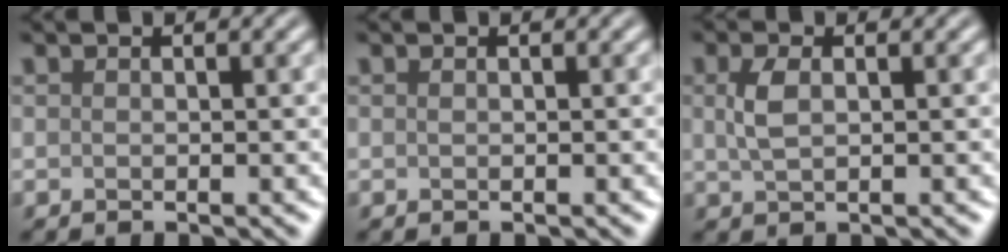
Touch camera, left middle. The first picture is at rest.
{"total": 0.0}
{"total": 2.2, "force": [0.5, 1.1, 1.8], "torque": [-0.045, 0.000, 0.011]}